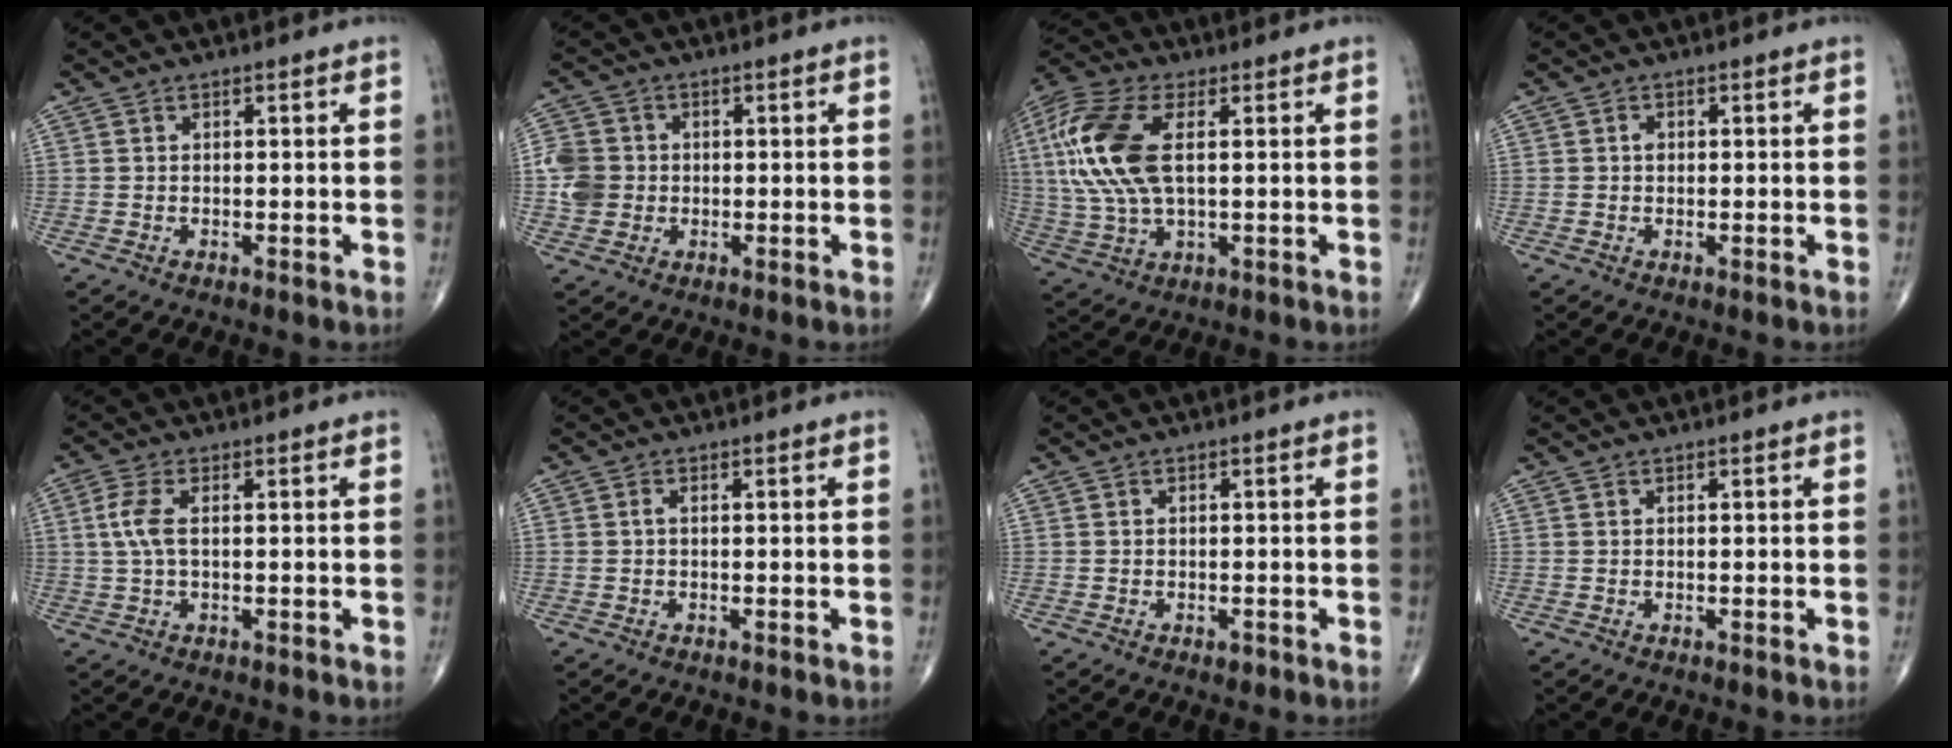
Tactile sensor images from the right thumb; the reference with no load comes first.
{"total": 6.2, "force": [-0.4, 5.6, 2.6], "torque": [-0.041, 0.007, -0.010]}
{"total": 17.4, "force": [3.1, 8.4, 14.9], "torque": [-0.348, 0.005, 0.056]}
{"total": 0.9, "force": [0.1, 0.7, 0.6], "torque": [-0.005, 0.001, -0.001]}
{"total": 4.4, "force": [0.6, 1.8, 4.0], "torque": [-0.109, 0.008, 0.010]}
{"total": 0.8, "force": [0.0, 0.4, 0.7], "torque": [-0.015, 0.001, -0.002]}
{"total": 1.0, "force": [-0.6, 0.6, 0.6], "torque": [-0.008, 0.000, -0.008]}
{"total": 0.0}